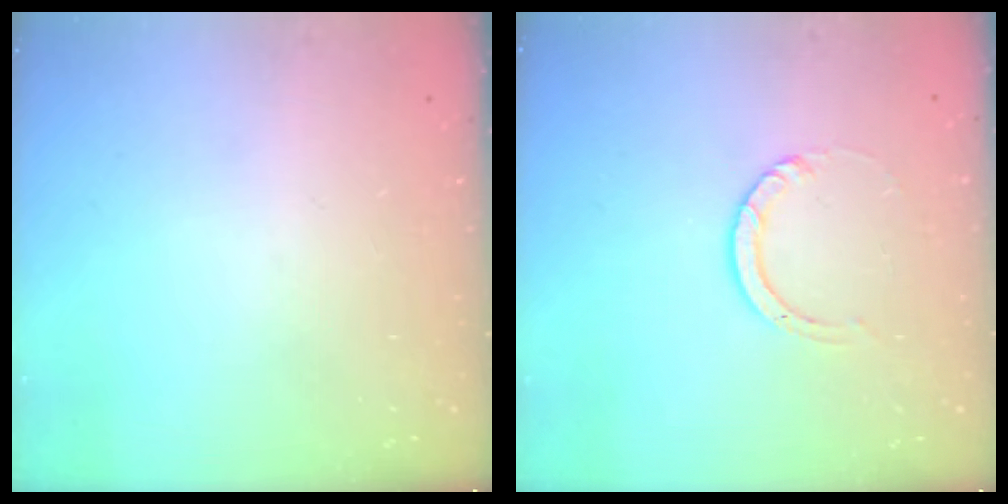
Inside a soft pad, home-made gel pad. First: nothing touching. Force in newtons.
{"total": 3.0, "press": 3.0, "slide": 0.3}